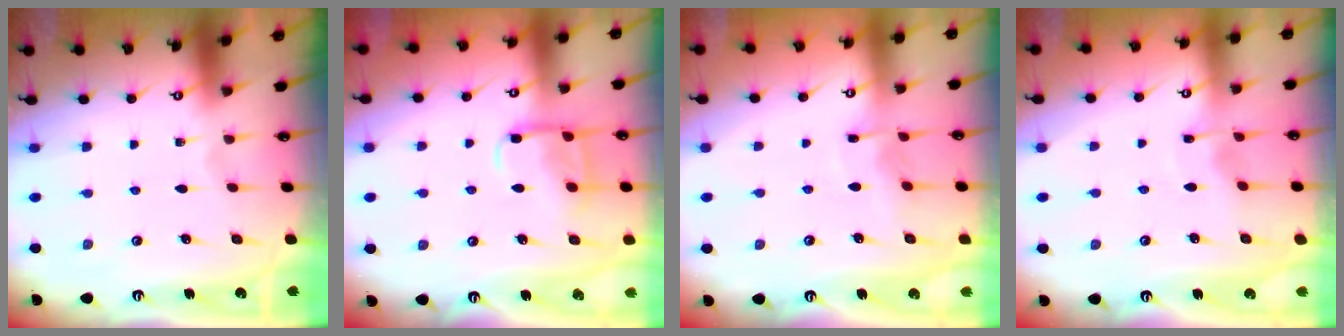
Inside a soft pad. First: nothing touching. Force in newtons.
{"total": 10.6, "press": 10.5, "slide": 1.1}
{"total": 5.0, "press": 5.0, "slide": 0.8}
{"total": 2.8, "press": 2.8, "slide": 0.4}